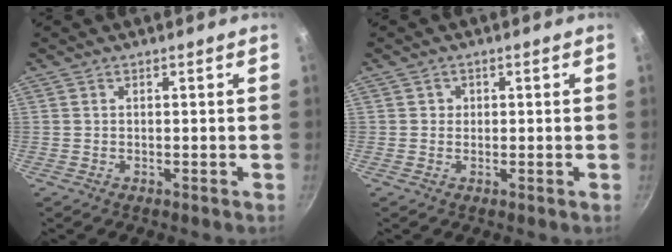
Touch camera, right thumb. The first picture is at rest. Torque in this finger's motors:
{"motor_torque": [-0.53, 0.55, 0.20, 0.13, 0.04]}